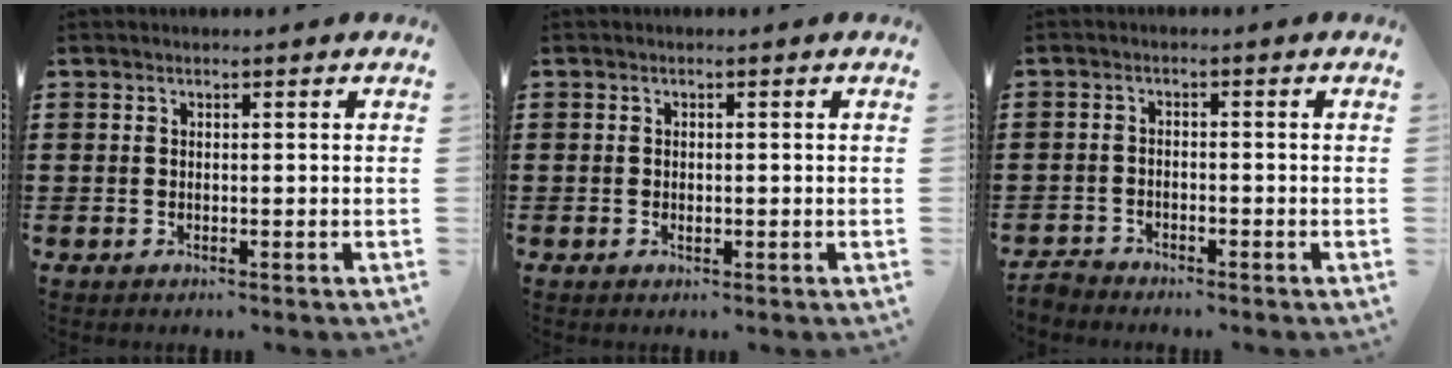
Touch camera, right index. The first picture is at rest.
{"total": 0.6, "force": [-0.2, 0.4, 0.4], "torque": [-0.008, -0.002, -0.004]}
{"total": 2.0, "force": [-2.0, 0.5, -0.1], "torque": [-0.005, 0.002, -0.043]}